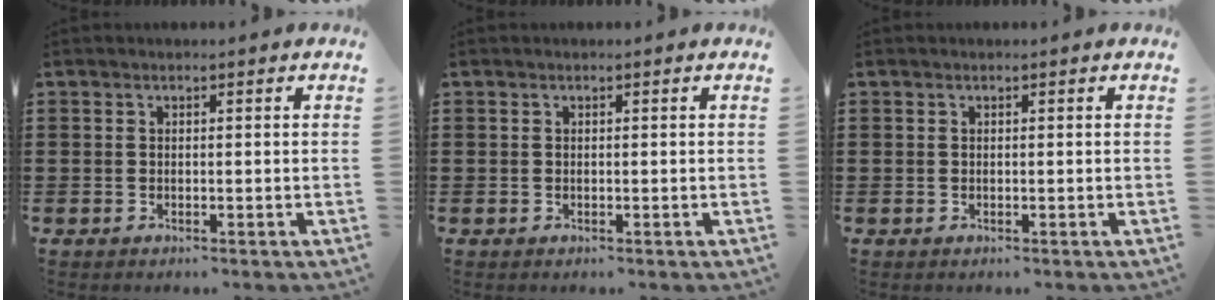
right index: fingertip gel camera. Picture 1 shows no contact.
{"total": 0.0}
{"total": 0.0}